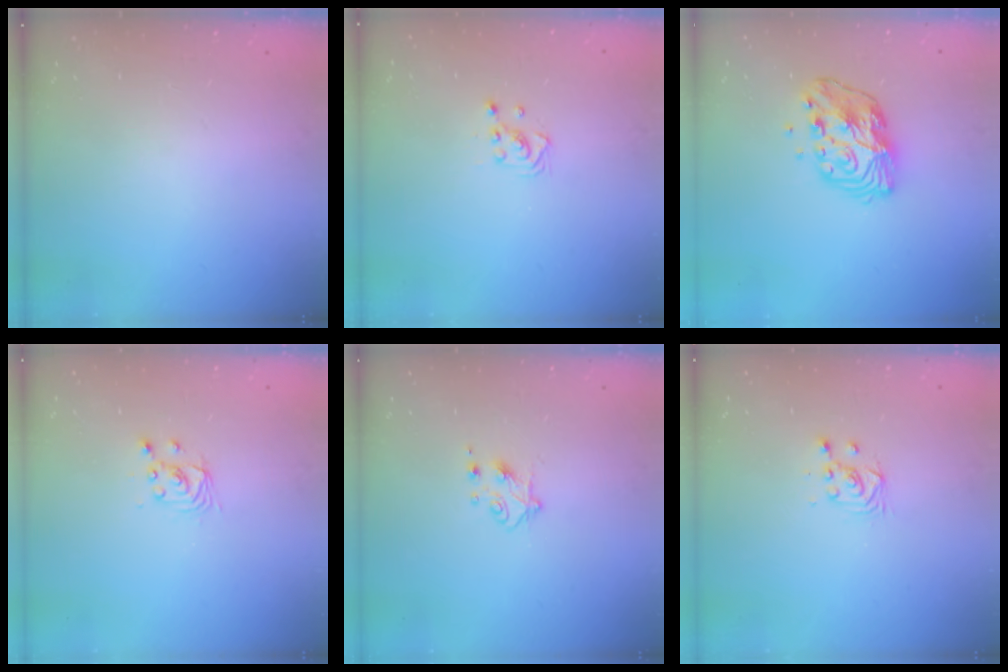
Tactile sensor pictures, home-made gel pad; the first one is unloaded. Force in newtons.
{"total": 3.1, "press": 3.1, "slide": 0.3}
{"total": 11.7, "press": 11.6, "slide": 0.9}
{"total": 2.9, "press": 2.9, "slide": 0.0}
{"total": 4.8, "press": 4.8, "slide": 0.6}
{"total": 4.1, "press": 4.0, "slide": 0.7}